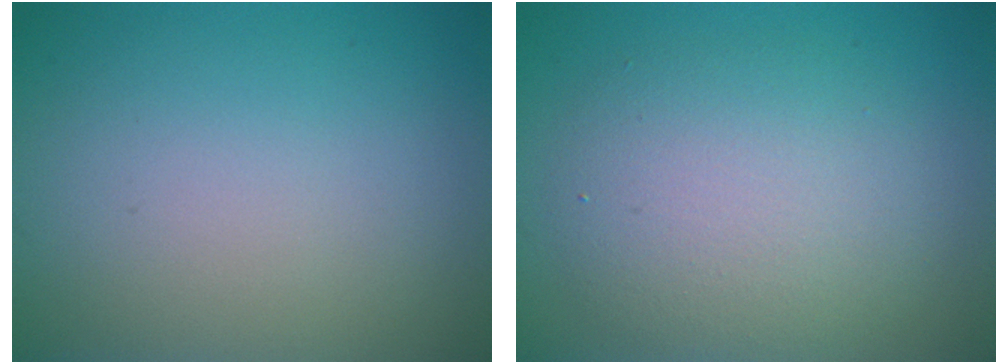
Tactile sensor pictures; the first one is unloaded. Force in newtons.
{"total": 5.5, "press": 5.5, "slide": 0.4}